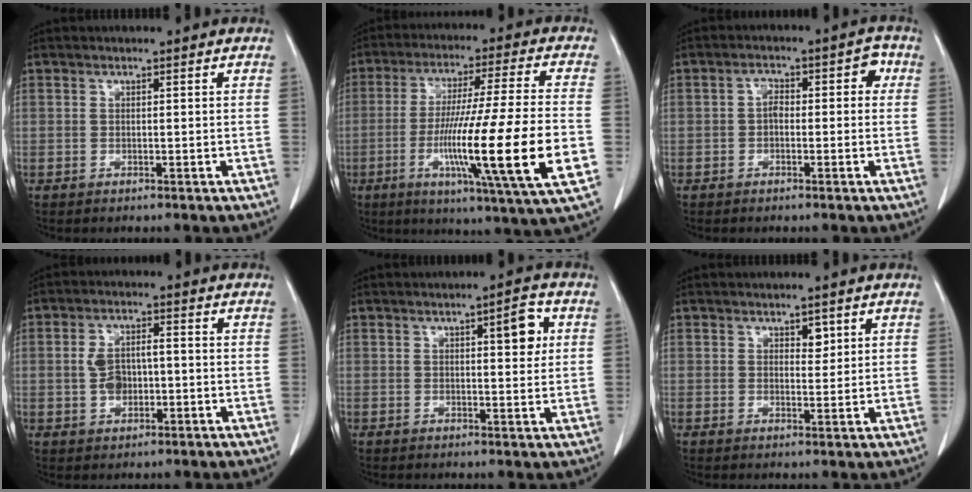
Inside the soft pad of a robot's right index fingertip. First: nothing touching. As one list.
[{"total": 19.9, "force": [-4.6, -1.0, 19.3], "torque": [-0.317, -0.025, -0.082]}, {"total": 4.6, "force": [0.1, 2.6, 3.8], "torque": [-0.047, 0.032, -0.001]}, {"total": 4.8, "force": [-0.5, 2.8, 3.9], "torque": [-0.077, 0.012, -0.008]}, {"total": 4.5, "force": [1.5, 1.2, 4.1], "torque": [-0.055, 0.002, 0.019]}, {"total": 1.9, "force": [1.0, 1.0, 1.2], "torque": [-0.014, -0.002, 0.017]}]